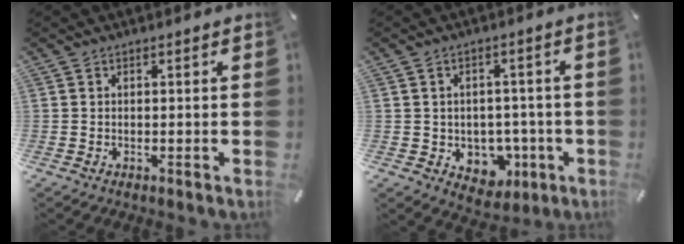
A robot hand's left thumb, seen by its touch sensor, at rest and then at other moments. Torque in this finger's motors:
{"motor_torque": [-0.08, 0.15, 0.23, -0.10, 0.01]}